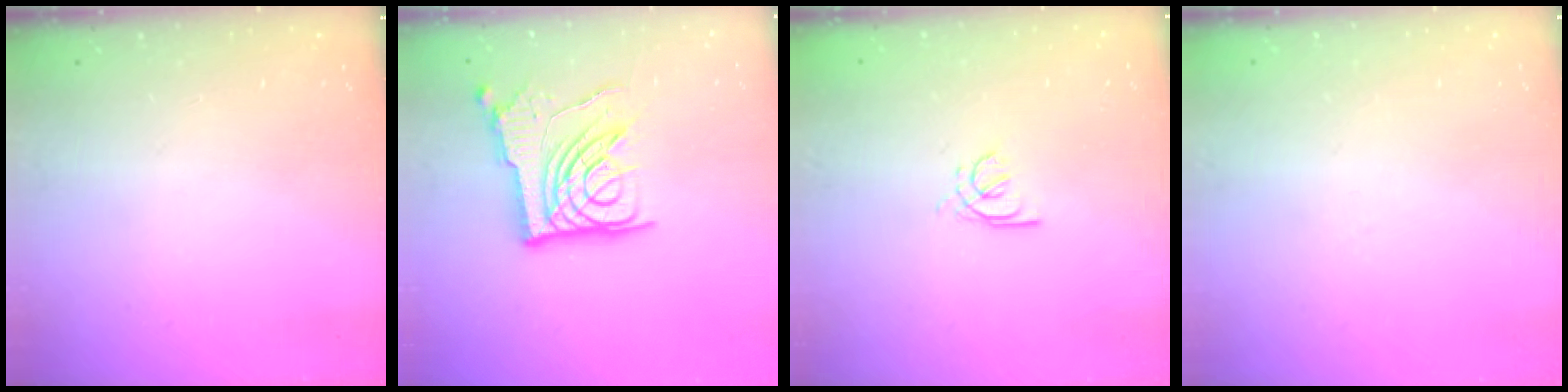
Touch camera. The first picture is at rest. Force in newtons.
{"total": 14.6, "press": 14.5, "slide": 1.5}
{"total": 2.1, "press": 2.0, "slide": 0.6}
{"total": 1.8, "press": 1.6, "slide": 0.6}